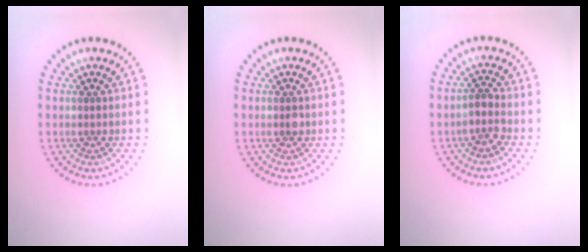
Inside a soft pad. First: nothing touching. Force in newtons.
{"total": 0.9, "press": 0.9, "slide": 0.1}
{"total": 2.0, "press": 1.5, "slide": 1.3}